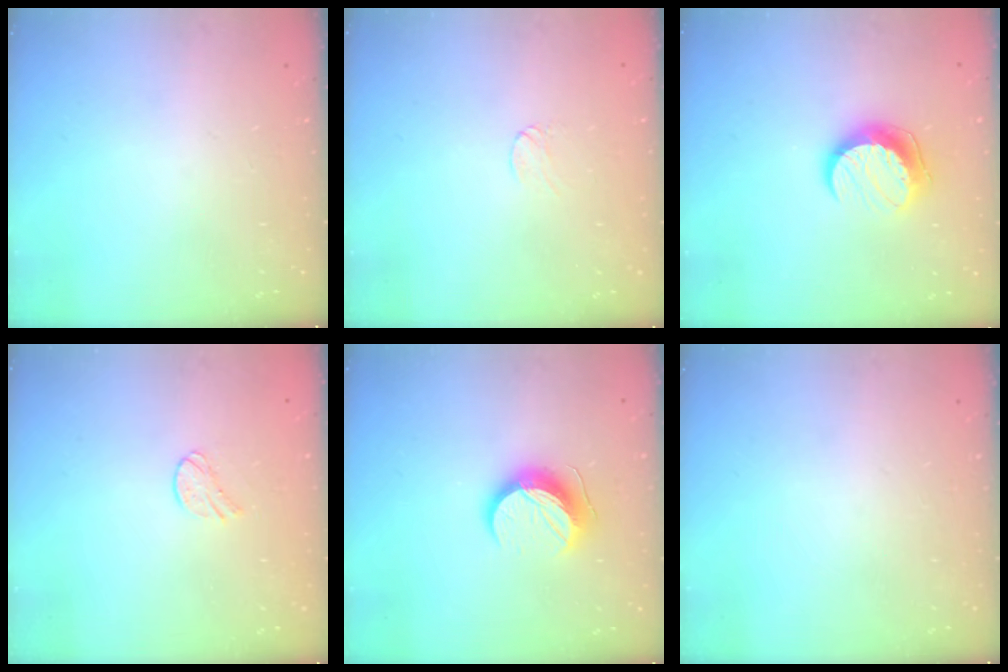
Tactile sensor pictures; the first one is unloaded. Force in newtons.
{"total": 2.9, "press": 2.9, "slide": 0.3}
{"total": 9.9, "press": 9.9, "slide": 0.0}
{"total": 6.1, "press": 6.1, "slide": 0.6}
{"total": 12.2, "press": 12.2, "slide": 0.4}
{"total": 0.0}